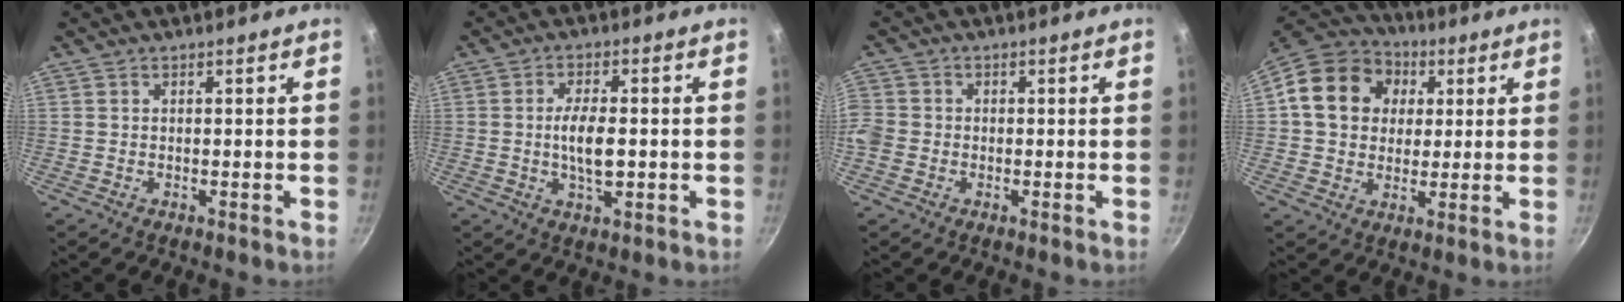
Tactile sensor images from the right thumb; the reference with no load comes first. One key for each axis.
{"total": 6.7, "fx": -0.5, "fy": 2.7, "fz": 6.1, "tx": -0.109, "ty": 0.005, "tz": -0.011}
{"total": 5.1, "fx": -1.4, "fy": 4.4, "fz": 2.1, "tx": -0.043, "ty": 0.009, "tz": -0.037}
{"total": 16.3, "fx": 3.7, "fy": 13.4, "fz": 8.4, "tx": -0.134, "ty": 0.020, "tz": 0.050}